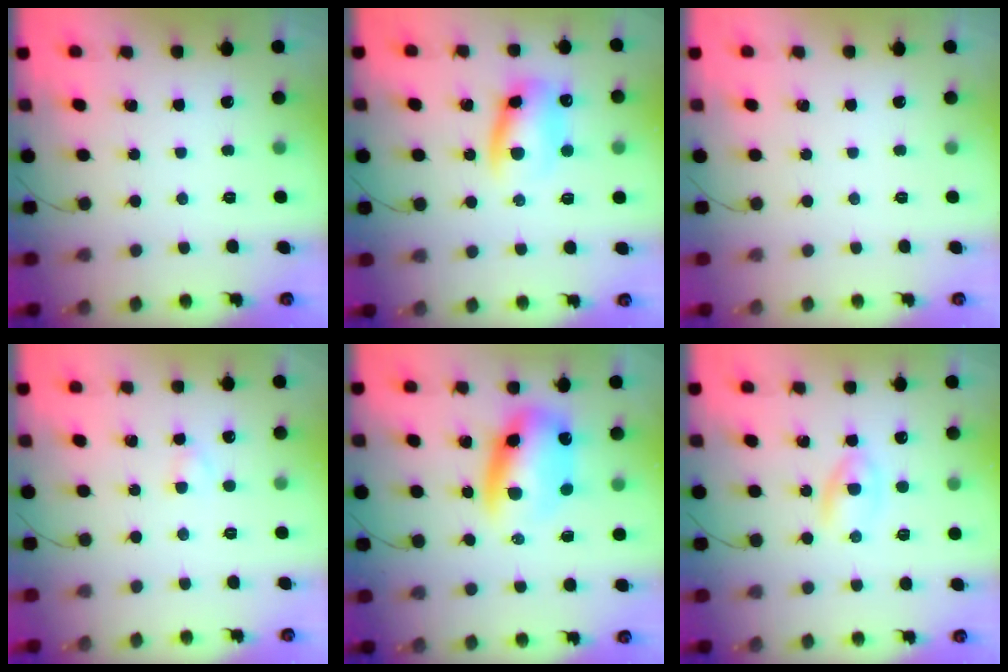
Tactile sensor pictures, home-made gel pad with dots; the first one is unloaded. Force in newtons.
{"total": 11.9, "press": 11.7, "slide": 2.0}
{"total": 0.0}
{"total": 2.2, "press": 2.0, "slide": 0.9}
{"total": 10.8, "press": 10.4, "slide": 2.7}
{"total": 2.3, "press": 2.1, "slide": 1.0}